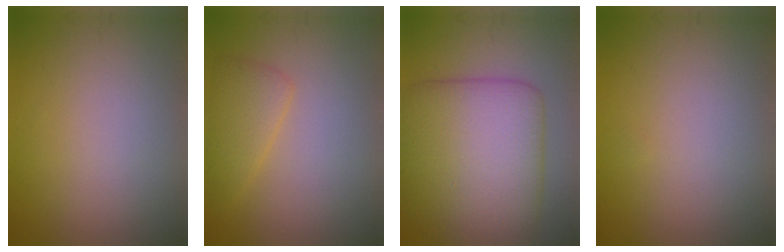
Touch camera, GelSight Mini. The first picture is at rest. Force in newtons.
{"total": 2.7, "press": 2.6, "slide": 0.3}
{"total": 11.1, "press": 11.1, "slide": 0.1}
{"total": 0.0}